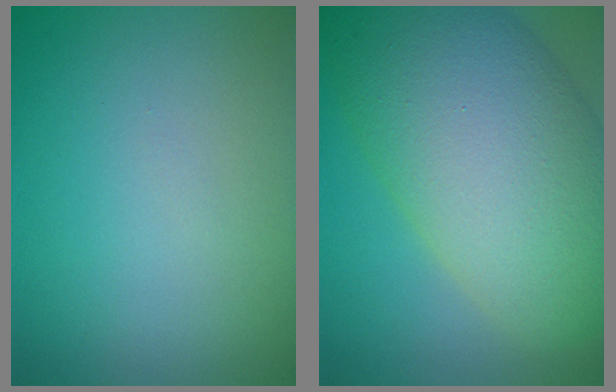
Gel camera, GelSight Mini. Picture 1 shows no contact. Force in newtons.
{"total": 13.4, "press": 13.3, "slide": 0.5}